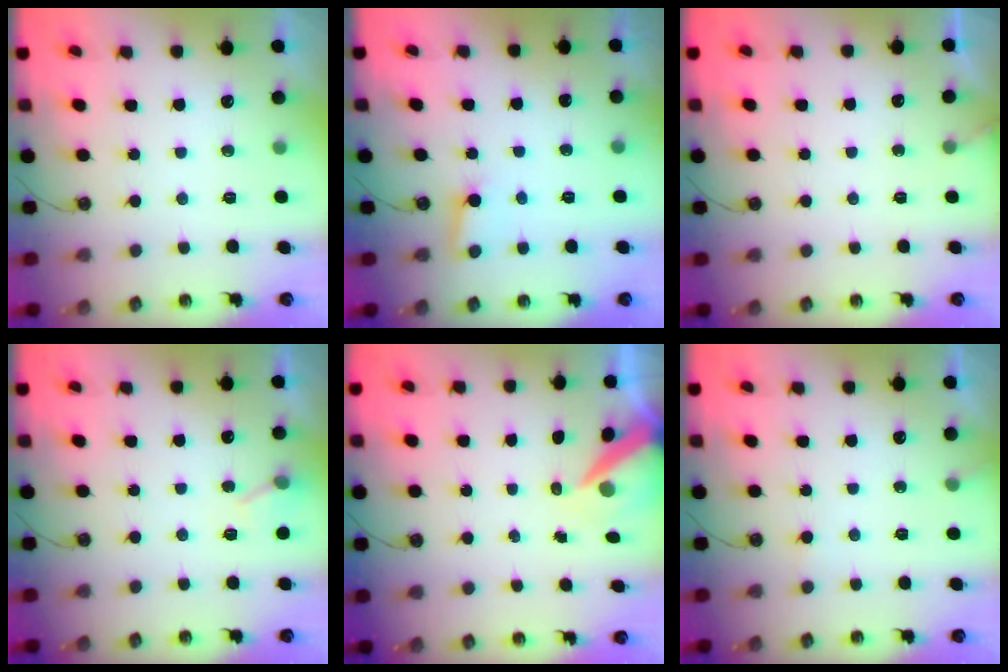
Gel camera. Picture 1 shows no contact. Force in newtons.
{"total": 2.7, "press": 2.7, "slide": 0.4}
{"total": 2.2, "press": 2.2, "slide": 0.1}
{"total": 5.8, "press": 5.8, "slide": 0.8}
{"total": 7.8, "press": 7.8, "slide": 0.8}
{"total": 5.4, "press": 5.4, "slide": 0.4}